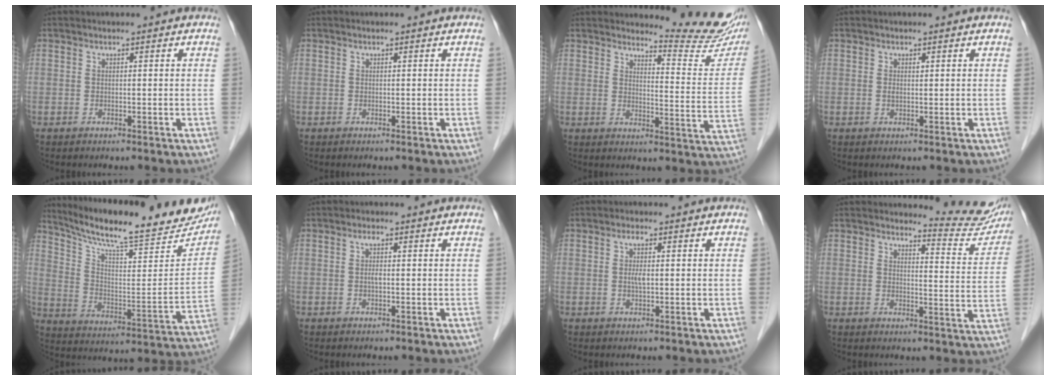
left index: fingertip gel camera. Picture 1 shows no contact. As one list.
[{"total": 0.0}, {"total": 11.6, "force": [11.4, 0.0, 2.5], "torque": [-0.029, -0.081, 0.127]}, {"total": 0.9, "force": [0.2, 0.4, 0.8], "torque": [-0.017, 0.000, 0.004]}, {"total": 25.6, "force": [22.3, 4.2, 11.9], "torque": [-0.192, -0.047, 0.311]}, {"total": 1.3, "force": [0.0, 0.3, 1.3], "torque": [-0.025, 0.002, 0.001]}, {"total": 2.1, "force": [0.1, 0.5, 2.0], "torque": [-0.041, 0.001, 0.004]}, {"total": 9.4, "force": [9.4, 0.4, 0.8], "torque": [-0.003, -0.063, 0.097]}]